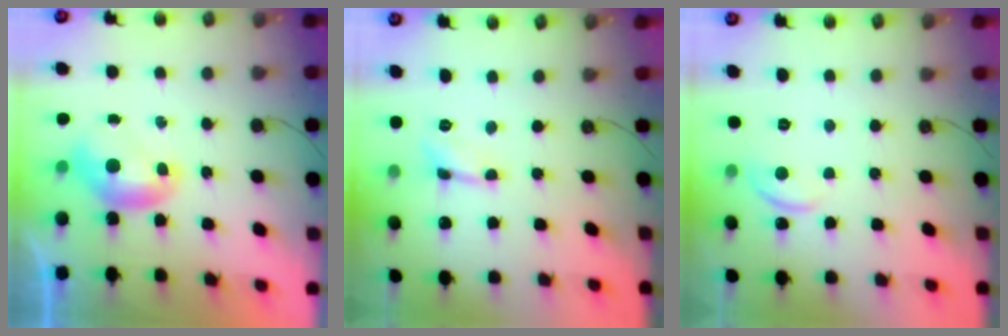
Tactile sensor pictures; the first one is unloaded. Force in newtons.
{"total": 0.5, "press": 0.5, "slide": 0.2}
{"total": 1.9, "press": 1.8, "slide": 0.6}